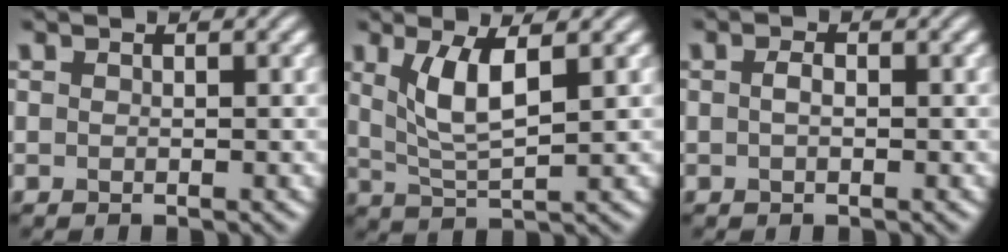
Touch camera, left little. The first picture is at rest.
{"total": 4.5, "force": [1.5, 1.3, 4.0], "torque": [-0.084, -0.005, 0.033]}
{"total": 1.1, "force": [-0.1, 0.6, 0.9], "torque": [-0.021, 0.002, -0.003]}